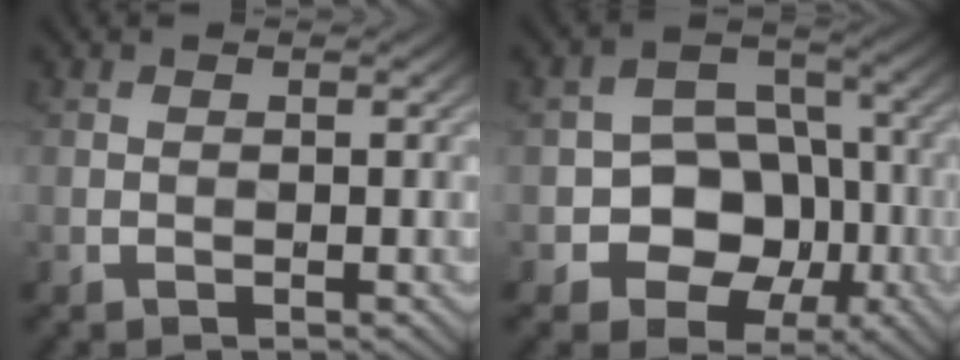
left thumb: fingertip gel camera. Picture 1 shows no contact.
{"total": 9.9, "force": [-2.9, 8.1, 4.9], "torque": [-0.066, -0.009, -0.080]}